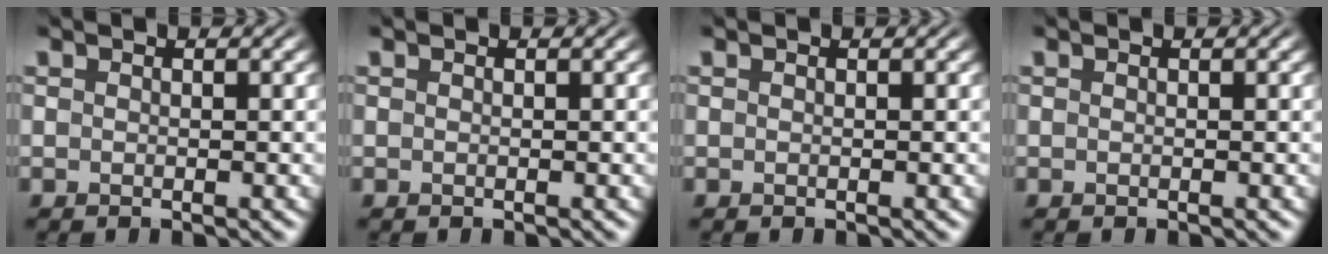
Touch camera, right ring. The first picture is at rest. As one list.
[{"total": 0.0}, {"total": 0.0}, {"total": 0.0}]